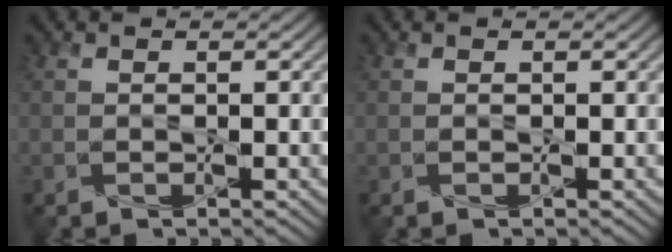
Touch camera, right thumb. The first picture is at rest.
{"total": 0.0}